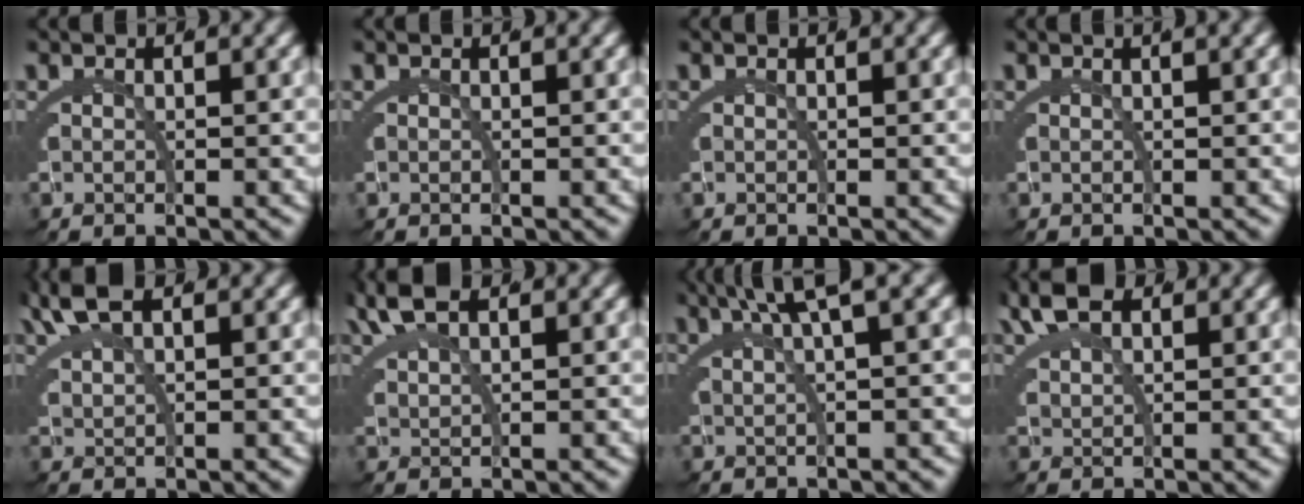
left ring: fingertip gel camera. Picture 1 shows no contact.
{"total": 0.0}
{"total": 0.0}
{"total": 0.7, "force": [0.3, -0.7, 0.2], "torque": [0.000, 0.003, 0.007]}
{"total": 2.5, "force": [2.1, -0.2, 1.4], "torque": [-0.034, 0.005, 0.046]}
{"total": 2.5, "force": [2.1, -0.2, 1.3], "torque": [-0.034, 0.004, 0.046]}
{"total": 4.9, "force": [3.0, -0.7, 3.7], "torque": [-0.037, 0.027, 0.048]}
{"total": 2.9, "force": [2.4, 0.6, 1.6], "torque": [-0.036, 0.001, 0.050]}